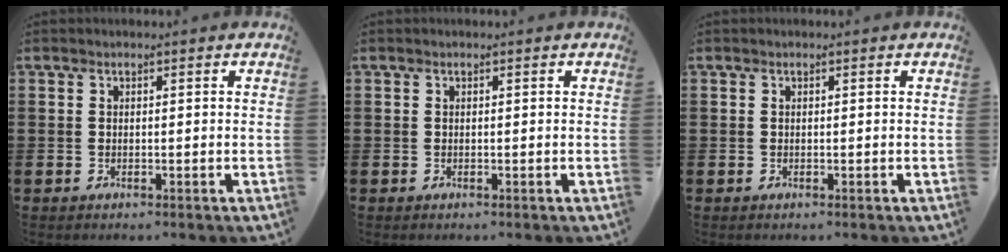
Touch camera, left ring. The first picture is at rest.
{"total": 0.0}
{"total": 0.0}